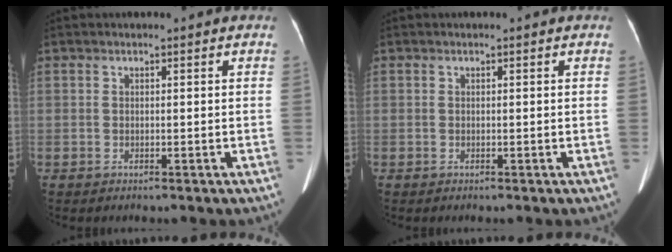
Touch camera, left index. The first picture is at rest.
{"total": 0.0}